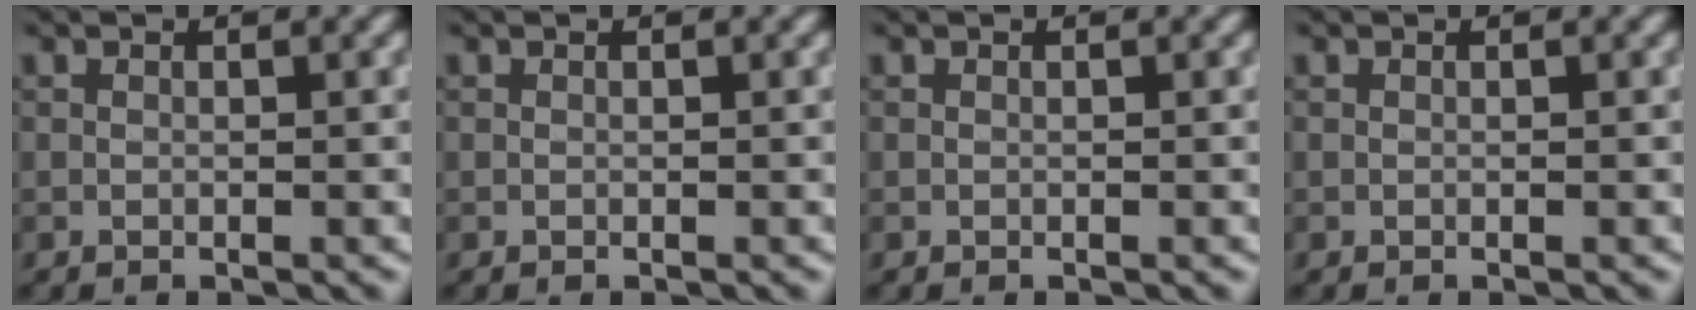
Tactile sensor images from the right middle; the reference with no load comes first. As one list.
[{"total": 0.0}, {"total": 0.0}, {"total": 0.0}]